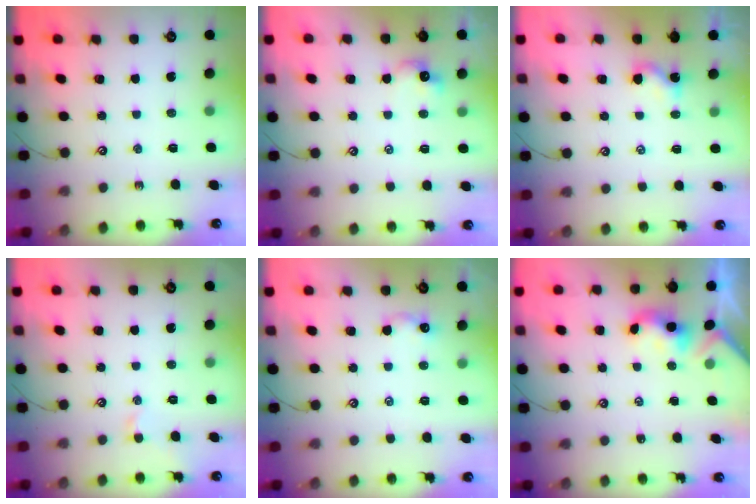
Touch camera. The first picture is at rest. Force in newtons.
{"total": 1.2, "press": 1.1, "slide": 0.5}
{"total": 1.8, "press": 1.7, "slide": 0.3}
{"total": 0.5, "press": 0.4, "slide": 0.4}
{"total": 1.6, "press": 1.6, "slide": 0.4}
{"total": 2.3, "press": 2.3, "slide": 0.2}